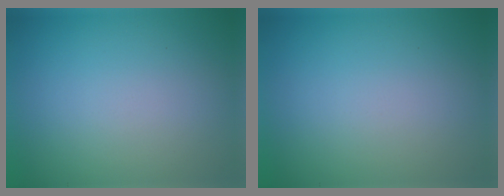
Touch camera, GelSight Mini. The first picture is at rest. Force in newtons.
{"total": 0.0}